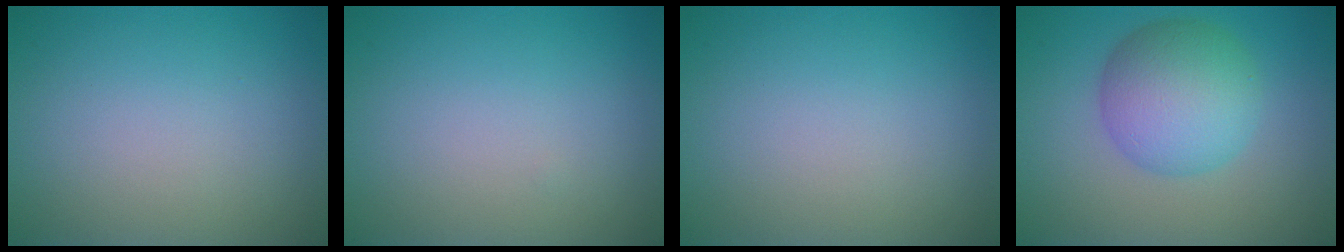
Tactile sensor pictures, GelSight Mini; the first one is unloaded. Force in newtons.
{"total": 0.0}
{"total": 0.0}
{"total": 6.5, "press": 6.5, "slide": 0.2}